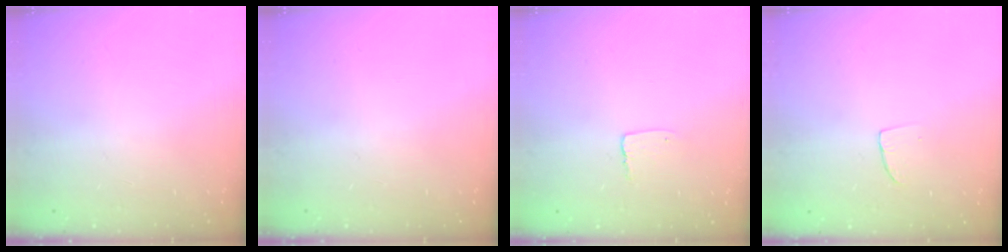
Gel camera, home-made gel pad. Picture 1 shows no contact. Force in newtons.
{"total": 0.0}
{"total": 3.6, "press": 3.6, "slide": 0.3}
{"total": 2.9, "press": 2.9, "slide": 0.2}